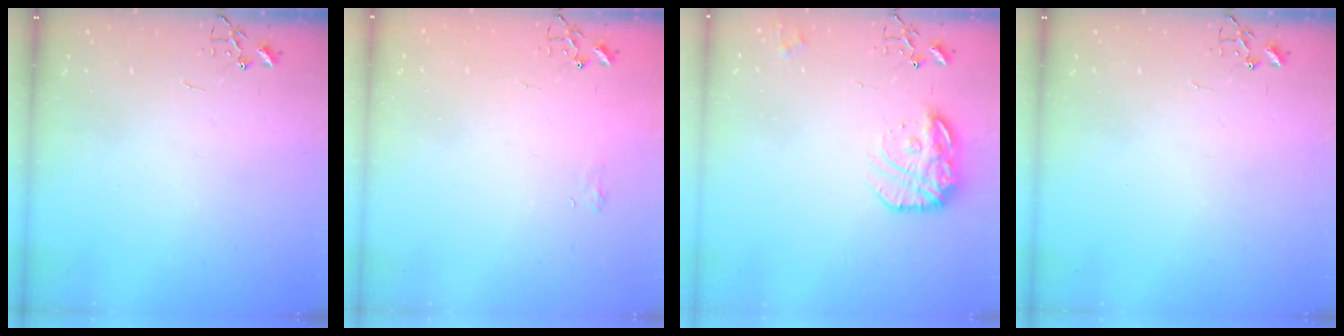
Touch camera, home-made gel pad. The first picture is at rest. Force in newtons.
{"total": 5.1, "press": 5.1, "slide": 0.6}
{"total": 16.4, "press": 16.3, "slide": 1.3}
{"total": 0.0}